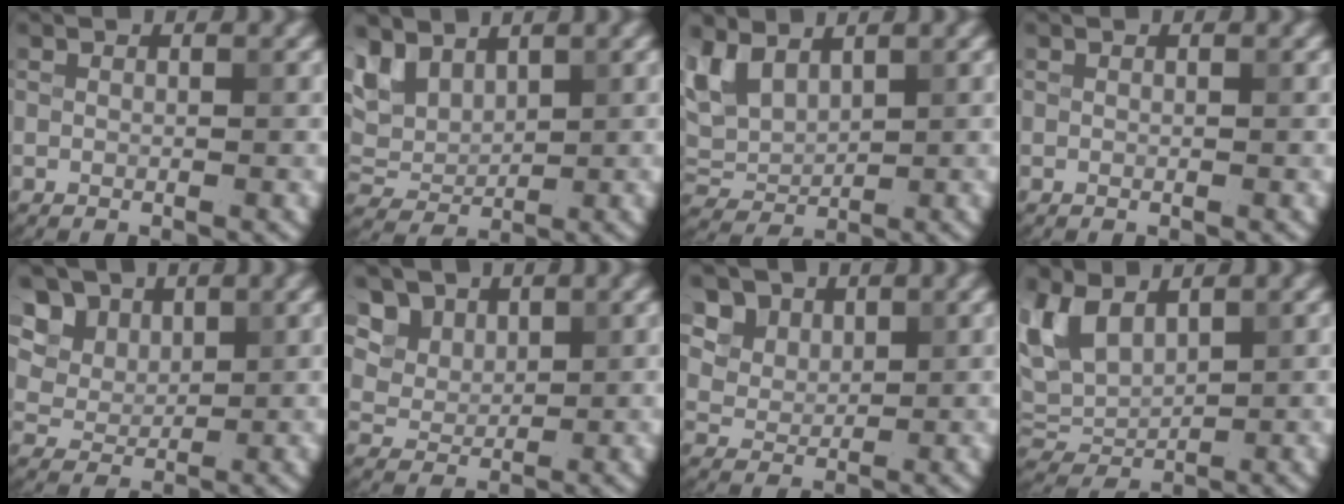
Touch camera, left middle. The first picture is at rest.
{"total": 4.7, "force": [2.9, 2.8, 2.4], "torque": [-0.061, 0.004, 0.053]}
{"total": 4.2, "force": [2.3, 2.5, 2.4], "torque": [-0.059, 0.004, 0.048]}
{"total": 0.0}
{"total": 8.4, "force": [4.7, 5.8, 3.7], "torque": [-0.096, 0.011, 0.079]}
{"total": 6.5, "force": [3.9, 4.5, 2.6], "torque": [-0.072, -0.003, 0.076]}
{"total": 6.2, "force": [3.8, 4.2, 2.4], "torque": [-0.070, -0.003, 0.077]}
{"total": 5.0, "force": [2.3, 3.1, 3.2], "torque": [-0.078, 0.002, 0.046]}